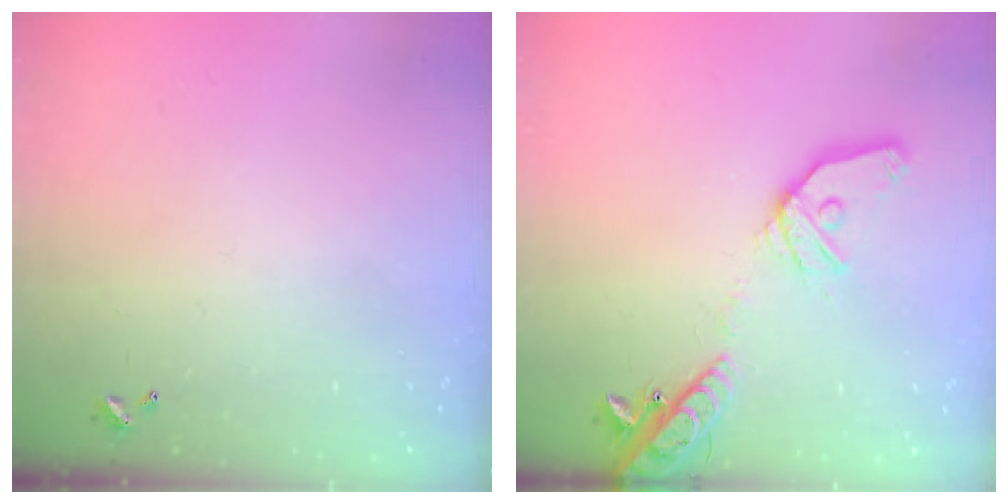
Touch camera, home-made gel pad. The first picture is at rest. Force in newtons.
{"total": 17.4, "press": 17.1, "slide": 3.1}